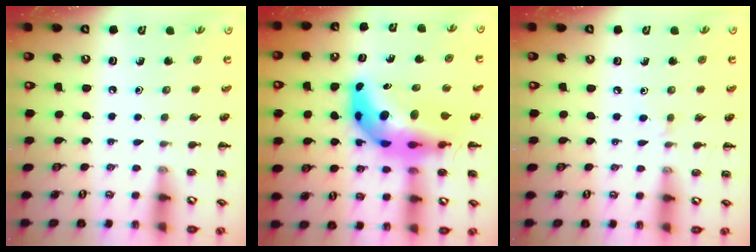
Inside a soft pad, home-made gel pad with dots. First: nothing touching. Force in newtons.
{"total": 13.6, "press": 12.9, "slide": 4.1}
{"total": 3.8, "press": 3.5, "slide": 1.4}